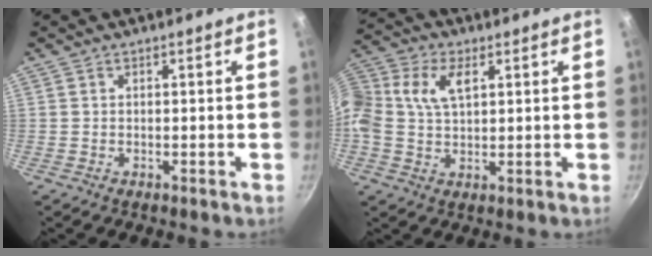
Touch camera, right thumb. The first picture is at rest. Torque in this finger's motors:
{"motor_torque": [0.17, 0.22, 0.03, -0.01, 0.14]}